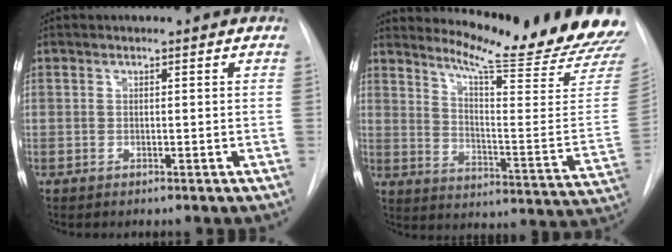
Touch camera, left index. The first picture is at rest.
{"total": 20.1, "force": [18.8, -0.7, 7.2], "torque": [-0.116, -0.136, 0.237]}